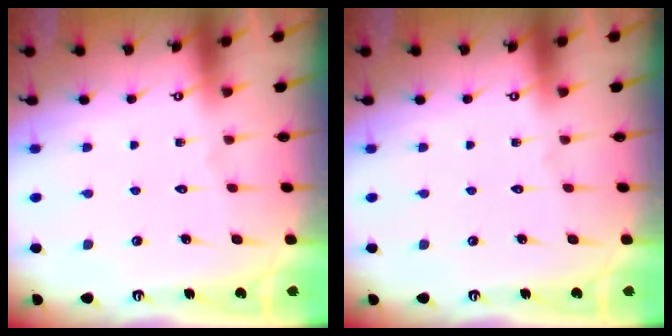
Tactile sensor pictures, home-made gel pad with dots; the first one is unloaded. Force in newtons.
{"total": 0.0}